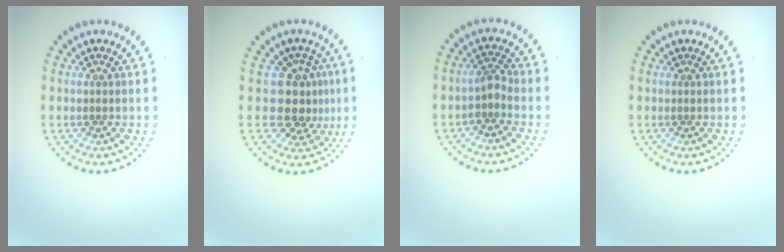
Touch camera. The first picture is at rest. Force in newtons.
{"total": 3.9, "press": 3.3, "slide": 2.2}
{"total": 1.8, "press": 1.4, "slide": 1.1}
{"total": 0.0}